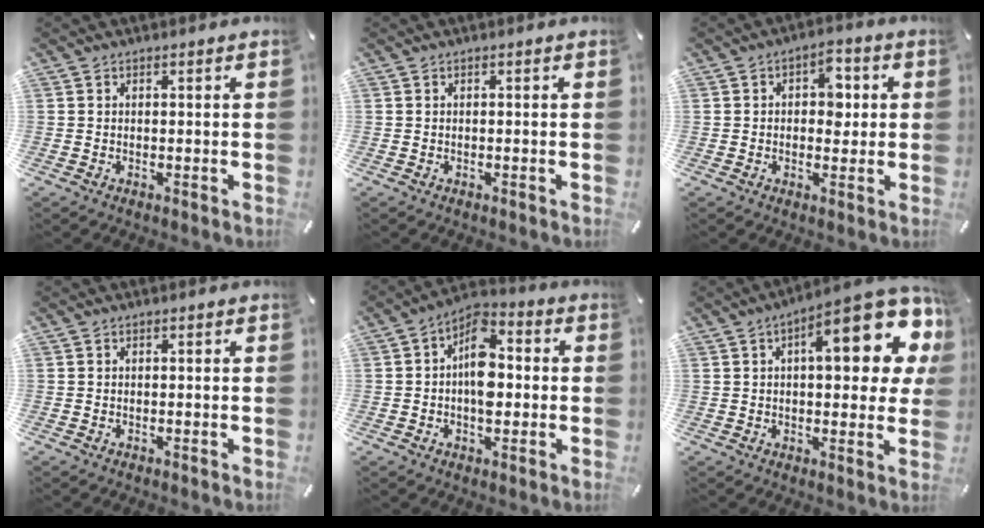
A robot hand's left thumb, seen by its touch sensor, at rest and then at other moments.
{"total": 0.0}
{"total": 5.9, "force": [0.5, 4.1, 4.2], "torque": [-0.036, -0.005, -0.004]}
{"total": 0.0}
{"total": 9.8, "force": [-0.5, 6.1, 7.7], "torque": [-0.123, 0.007, -0.011]}
{"total": 19.6, "force": [7.0, 7.7, 16.6], "torque": [-0.211, -0.032, 0.103]}